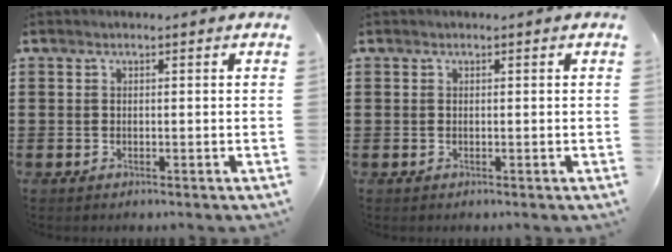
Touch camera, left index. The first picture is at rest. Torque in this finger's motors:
{"motor_torque": [0.00, 0.01, -0.02, -0.01]}